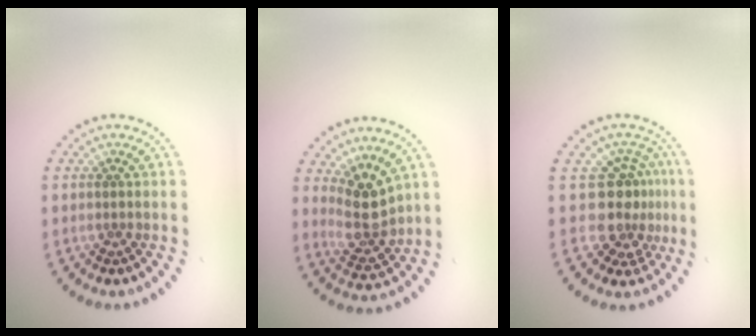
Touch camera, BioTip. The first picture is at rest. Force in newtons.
{"total": 3.7, "press": 3.3, "slide": 1.7}
{"total": 3.9, "press": 2.9, "slide": 2.6}